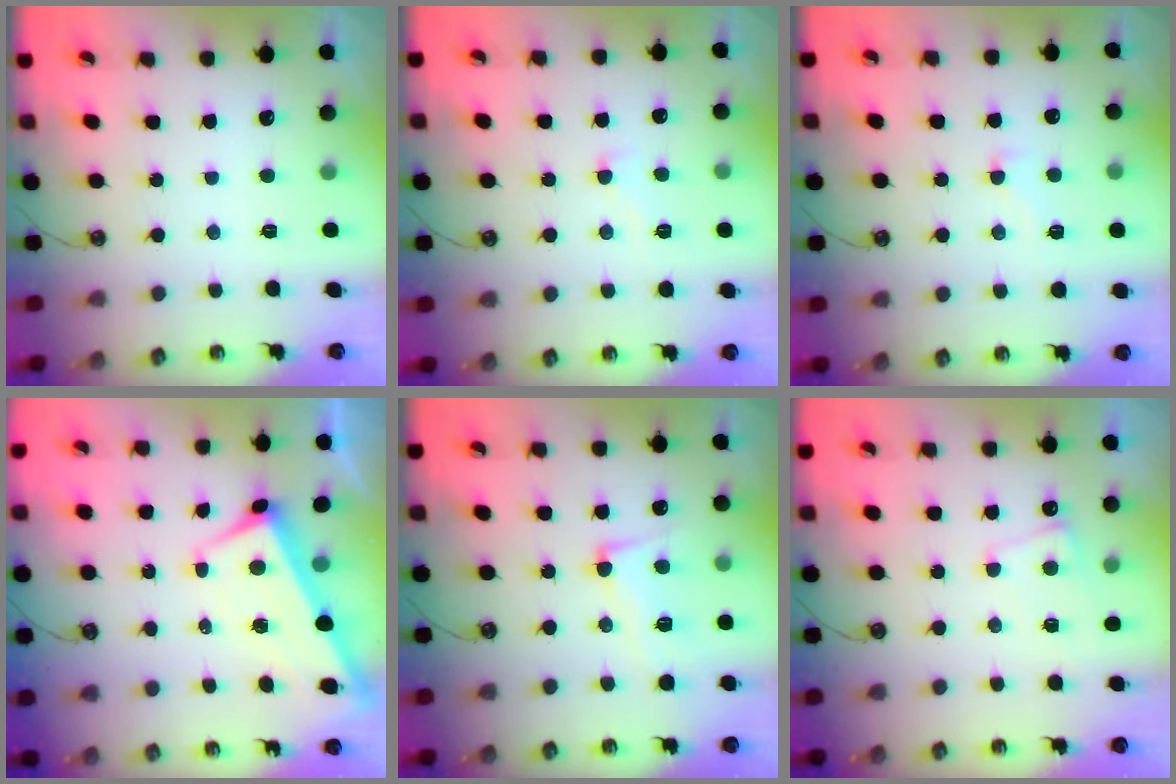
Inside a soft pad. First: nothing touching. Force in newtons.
{"total": 1.9, "press": 1.8, "slide": 0.5}
{"total": 2.3, "press": 2.2, "slide": 0.9}
{"total": 1.6, "press": 1.2, "slide": 1.0}
{"total": 4.5, "press": 4.1, "slide": 1.8}
{"total": 2.4, "press": 2.4, "slide": 0.4}